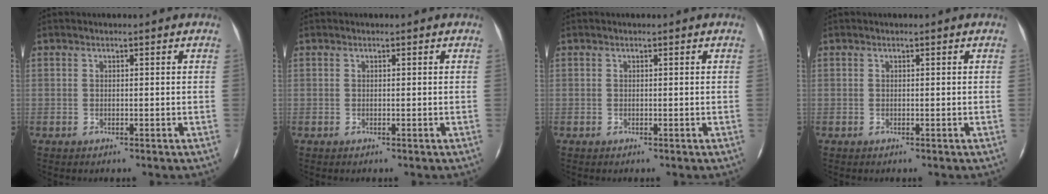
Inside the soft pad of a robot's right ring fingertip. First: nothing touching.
{"total": 0.0}
{"total": 0.0}
{"total": 0.0}